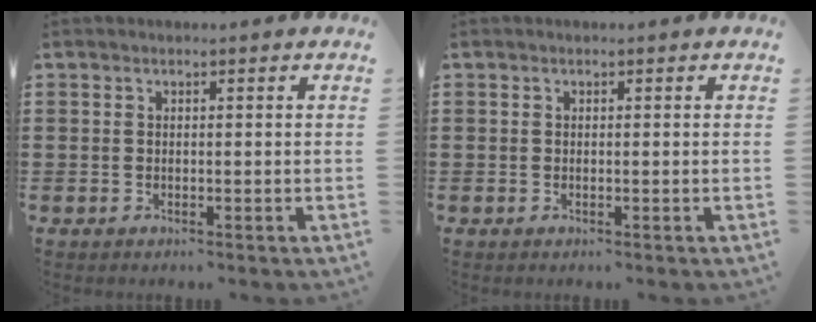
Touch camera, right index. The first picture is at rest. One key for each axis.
{"total": 0.0}